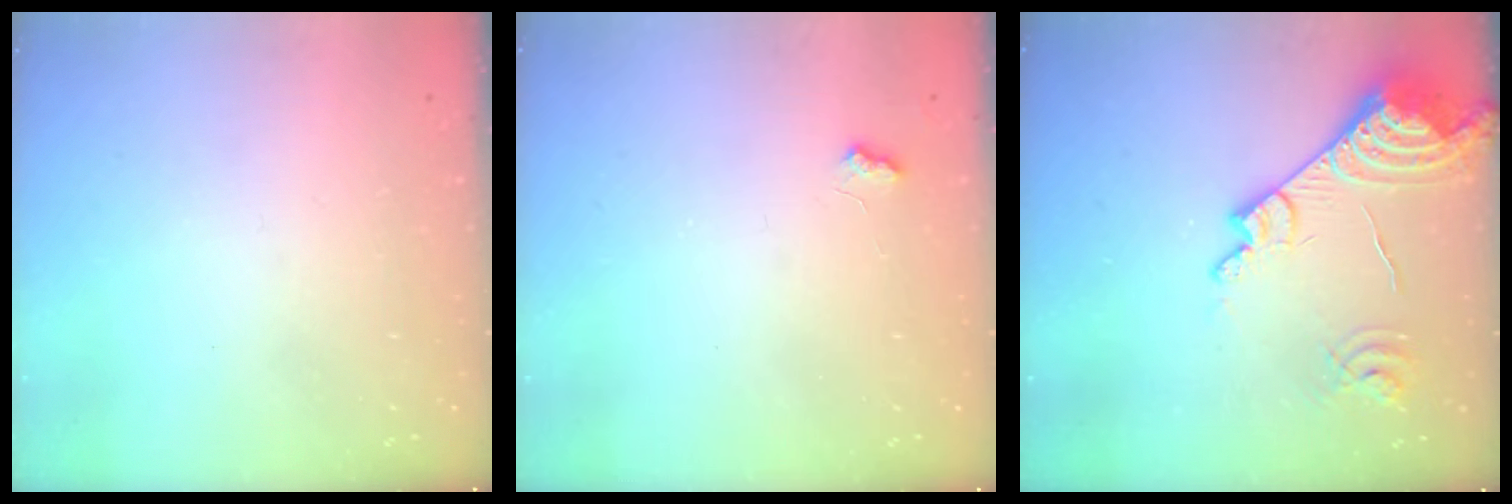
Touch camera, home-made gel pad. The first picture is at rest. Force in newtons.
{"total": 3.8, "press": 3.8, "slide": 0.5}
{"total": 17.2, "press": 17.1, "slide": 1.9}